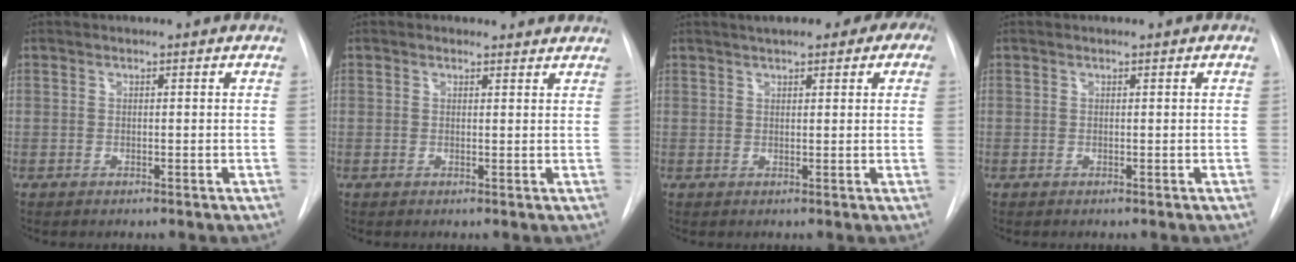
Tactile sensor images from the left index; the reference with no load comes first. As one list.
[{"total": 2.3, "force": [2.1, 0.9, 0.0], "torque": [-0.005, -0.001, 0.013]}, {"total": 12.1, "force": [7.4, 4.1, 8.7], "torque": [-0.115, 0.037, 0.087]}, {"total": 0.0}]